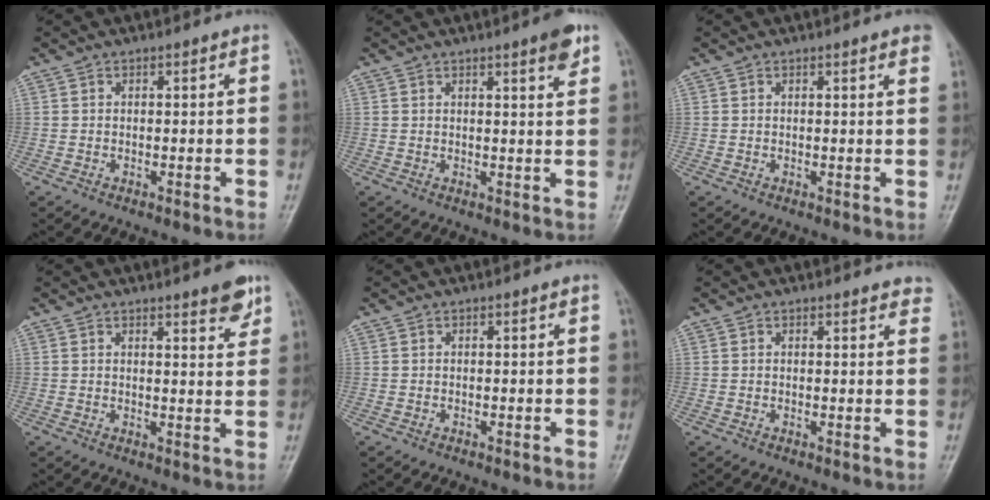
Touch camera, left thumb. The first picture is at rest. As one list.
[{"total": 3.9, "force": [2.5, 0.5, 3.0], "torque": [-0.034, -0.014, 0.032]}, {"total": 2.8, "force": [1.9, 0.3, 2.0], "torque": [-0.019, -0.001, 0.017]}, {"total": 4.6, "force": [3.2, 1.1, 3.1], "torque": [-0.029, -0.021, 0.040]}, {"total": 0.0}, {"total": 3.7, "force": [3.4, 1.2, 0.9], "torque": [0.014, -0.012, 0.022]}]